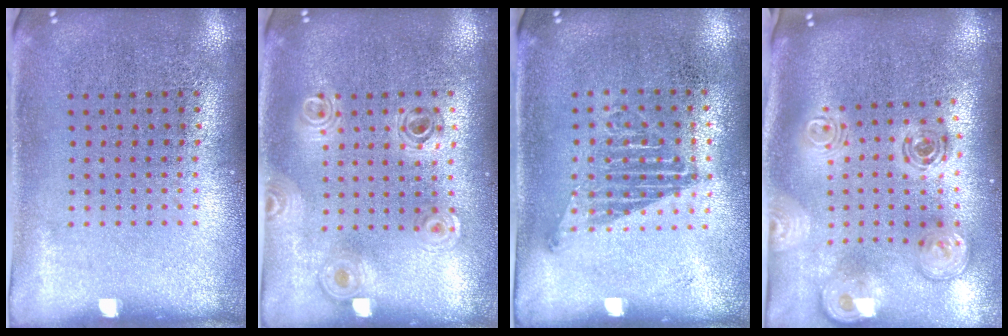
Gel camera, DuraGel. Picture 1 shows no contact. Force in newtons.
{"total": 0.9, "press": 0.9, "slide": 0.1}
{"total": 1.1, "press": 1.0, "slide": 0.6}
{"total": 2.2, "press": 1.8, "slide": 1.4}